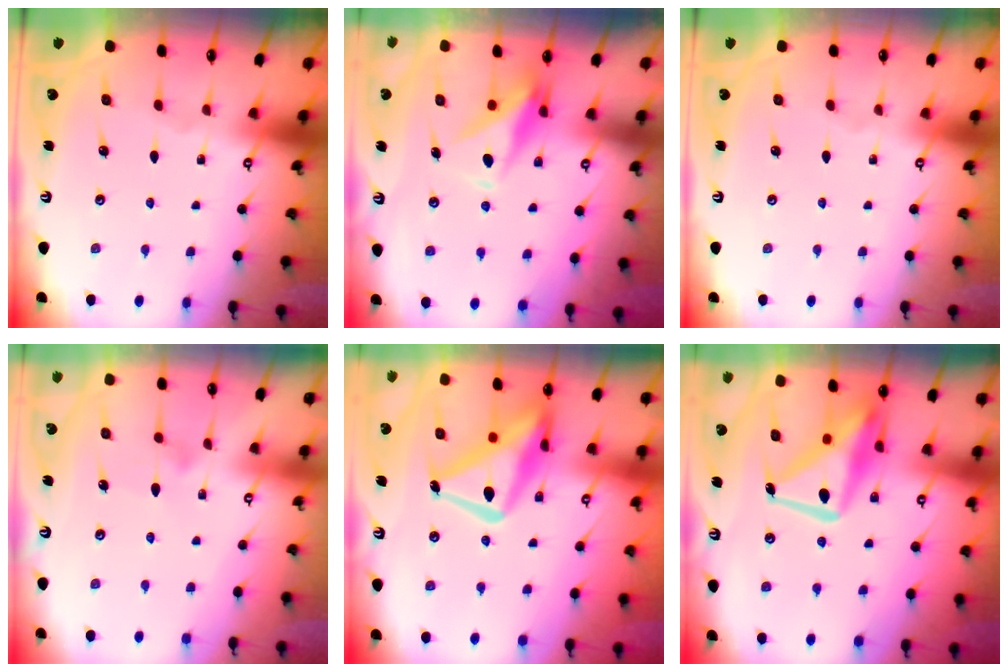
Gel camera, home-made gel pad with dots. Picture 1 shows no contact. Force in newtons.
{"total": 8.1, "press": 8.1, "slide": 0.4}
{"total": 0.0}
{"total": 7.2, "press": 7.2, "slide": 0.3}
{"total": 18.0, "press": 17.9, "slide": 1.4}
{"total": 15.9, "press": 15.8, "slide": 1.6}